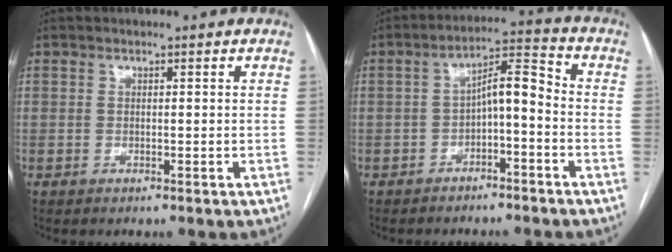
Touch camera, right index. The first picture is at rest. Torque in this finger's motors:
{"motor_torque": [0.64, -0.27, 0.35, 0.08]}